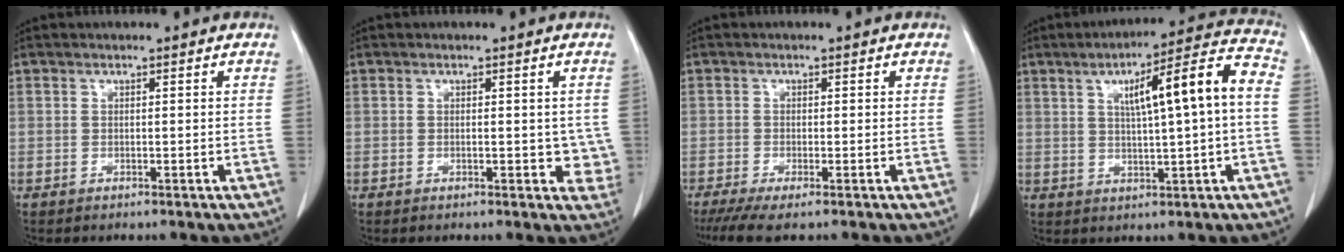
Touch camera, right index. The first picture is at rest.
{"total": 3.7, "force": [-0.1, 1.9, 3.2], "torque": [-0.024, -0.003, -0.005]}
{"total": 4.4, "force": [-3.2, 0.5, 3.0], "torque": [-0.051, -0.011, -0.055]}
{"total": 12.2, "force": [1.8, 0.6, 12.1], "torque": [-0.180, 0.026, 0.027]}